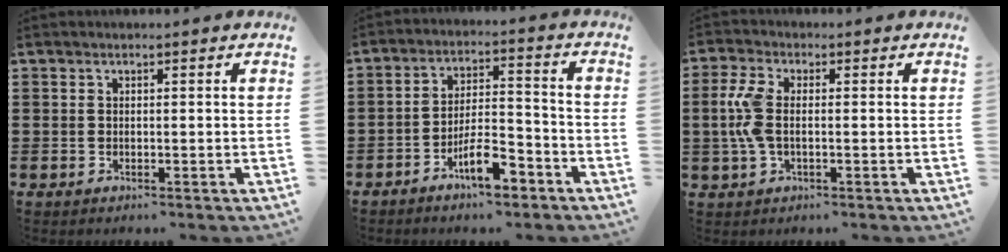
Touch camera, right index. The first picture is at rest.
{"total": 7.6, "force": [-4.8, 2.3, 5.4], "torque": [-0.099, 0.010, -0.086]}
{"total": 5.8, "force": [-0.2, 2.7, 5.1], "torque": [-0.129, -0.005, -0.011]}